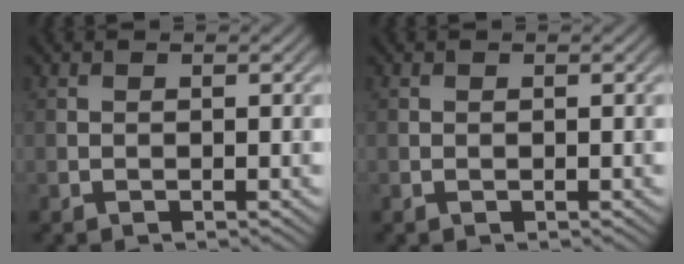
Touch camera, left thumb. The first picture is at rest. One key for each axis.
{"total": 0.0}